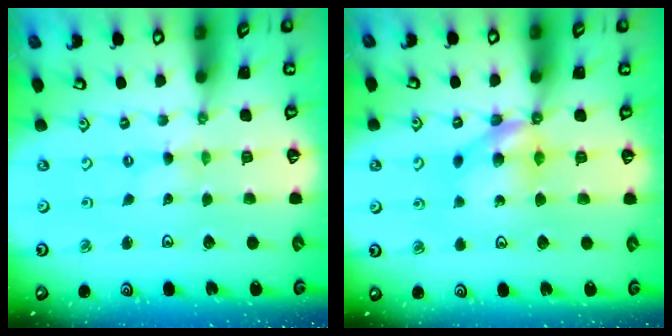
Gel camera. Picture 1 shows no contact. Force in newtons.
{"total": 9.7, "press": 9.7, "slide": 0.3}